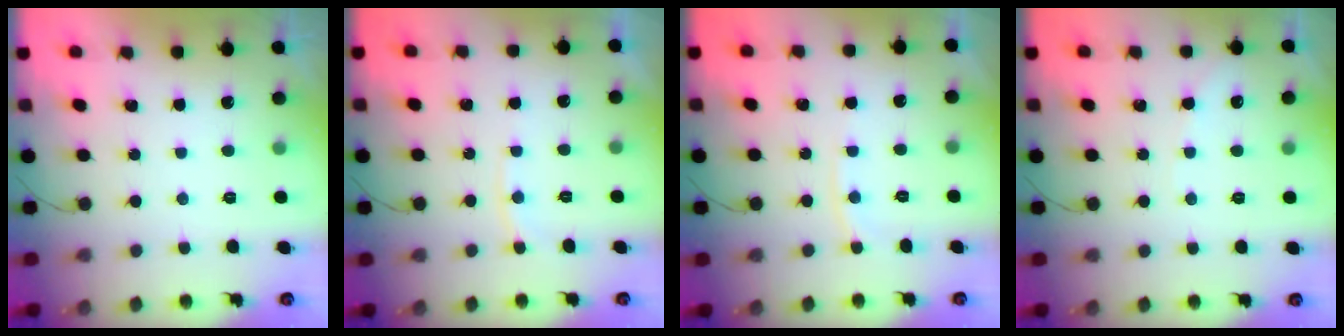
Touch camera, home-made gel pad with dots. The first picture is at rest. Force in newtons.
{"total": 5.1, "press": 5.1, "slide": 0.5}
{"total": 4.1, "press": 4.1, "slide": 0.6}
{"total": 3.5, "press": 3.5, "slide": 0.4}